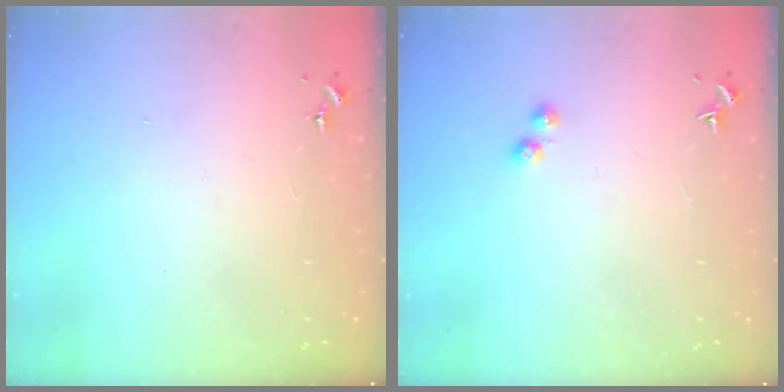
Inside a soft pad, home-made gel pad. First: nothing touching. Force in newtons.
{"total": 2.8, "press": 2.7, "slide": 0.7}